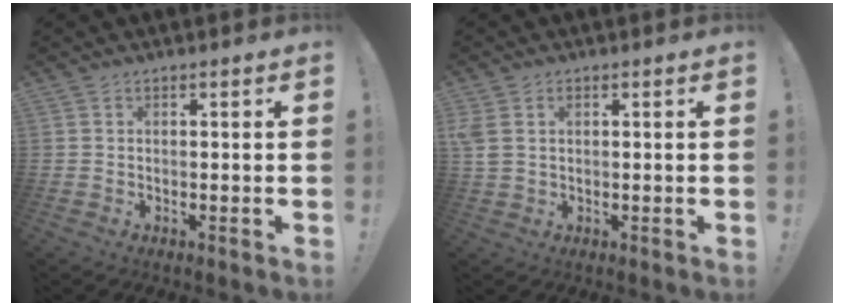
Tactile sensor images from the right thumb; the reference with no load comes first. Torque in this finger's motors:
{"motor_torque": [0.65, 1.38, 0.67, 0.20, 0.00]}